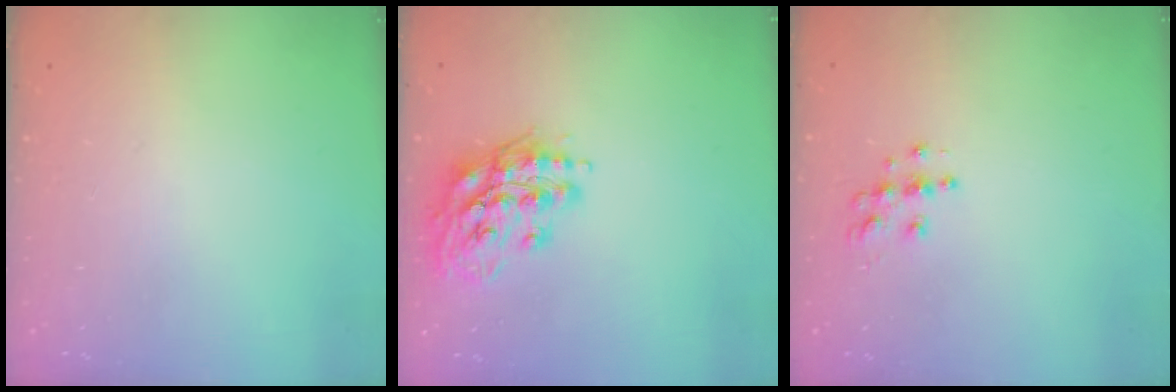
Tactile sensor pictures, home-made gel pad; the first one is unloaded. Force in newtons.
{"total": 14.9, "press": 14.9, "slide": 1.6}
{"total": 5.8, "press": 5.8, "slide": 0.2}